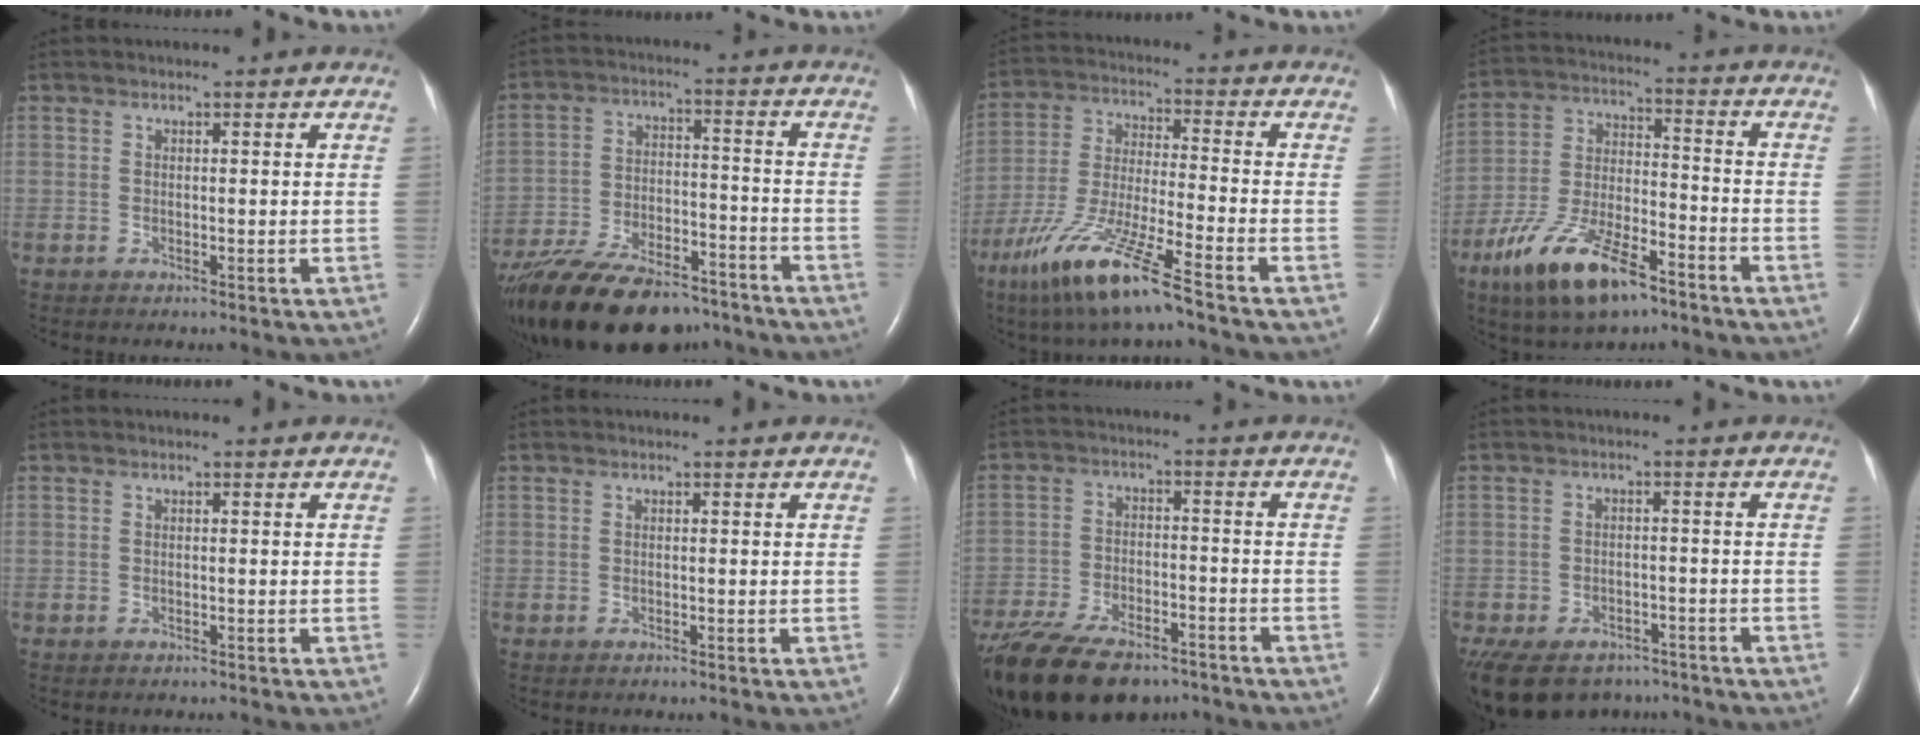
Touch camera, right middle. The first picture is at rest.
{"total": 23.4, "force": [-18.8, 7.9, 11.5], "torque": [-0.231, -0.029, -0.295]}
{"total": 13.7, "force": [-9.1, 0.1, 10.2], "torque": [-0.213, -0.039, -0.173]}
{"total": 15.0, "force": [-9.6, 4.8, 10.5], "torque": [-0.209, -0.011, -0.173]}
{"total": 0.6, "force": [-0.6, 0.1, 0.2], "torque": [-0.011, -0.003, -0.007]}
{"total": 0.0}
{"total": 19.3, "force": [-14.6, 7.6, 10.1], "torque": [-0.227, -0.026, -0.231]}
{"total": 16.0, "force": [-11.5, 9.4, 5.9], "torque": [-0.174, -0.008, -0.151]}